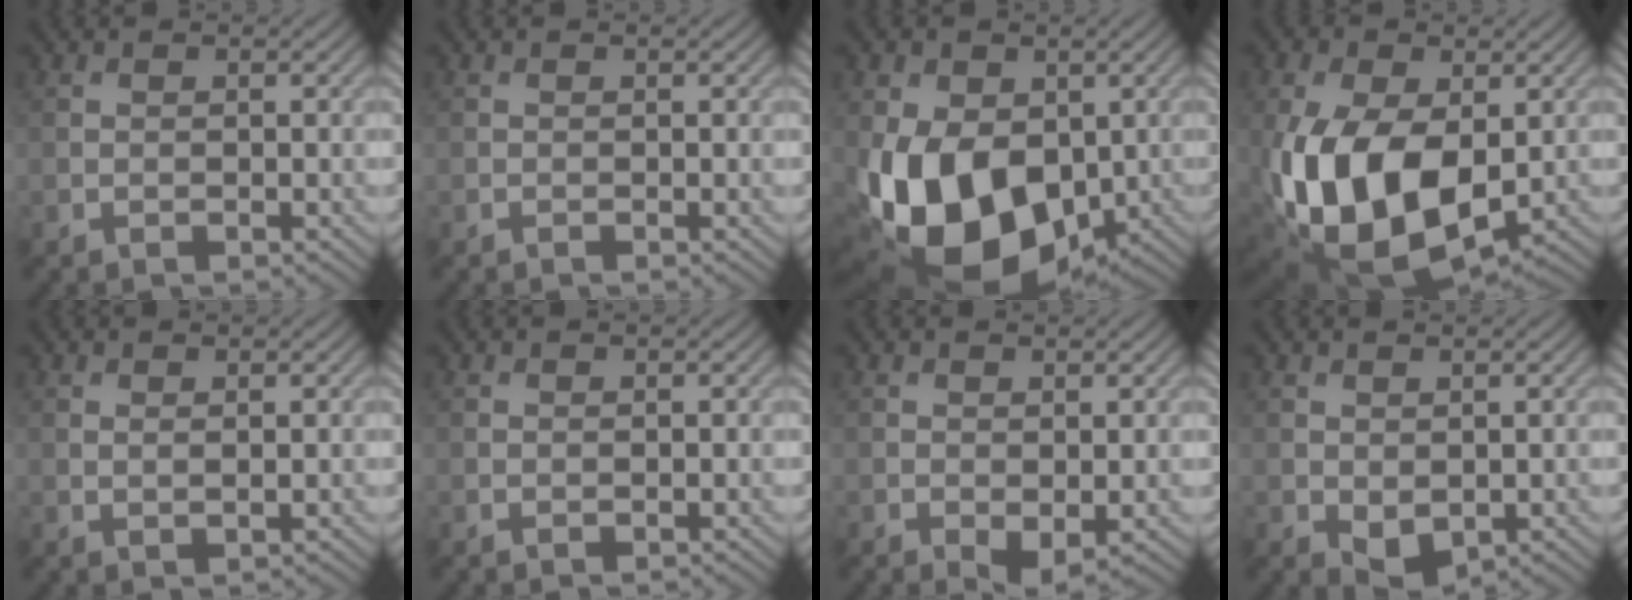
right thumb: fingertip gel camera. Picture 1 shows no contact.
{"total": 0.0}
{"total": 16.1, "force": [-3.0, 11.1, 11.2], "torque": [-0.229, -0.028, -0.054]}
{"total": 15.2, "force": [-2.2, 9.4, 11.7], "torque": [-0.267, -0.031, -0.030]}
{"total": 0.9, "force": [0.6, 0.1, 0.7], "torque": [-0.016, -0.001, 0.013]}
{"total": 0.0}
{"total": 1.8, "force": [0.0, 1.0, 1.5], "torque": [-0.028, -0.008, 0.005]}
{"total": 2.5, "force": [0.0, 1.6, 1.9], "torque": [-0.039, -0.009, 0.008]}